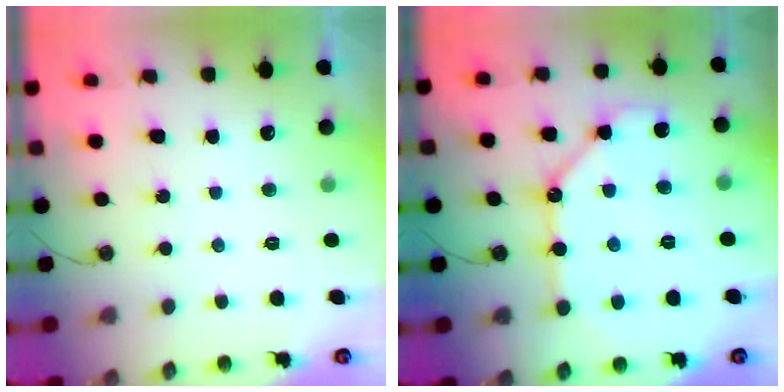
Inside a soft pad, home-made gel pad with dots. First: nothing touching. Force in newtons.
{"total": 12.1, "press": 12.1, "slide": 0.4}